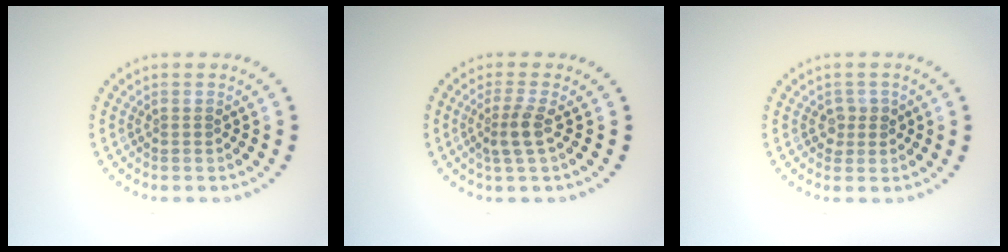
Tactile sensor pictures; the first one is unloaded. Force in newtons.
{"total": 2.2, "press": 1.8, "slide": 1.3}
{"total": 1.4, "press": 1.2, "slide": 0.7}